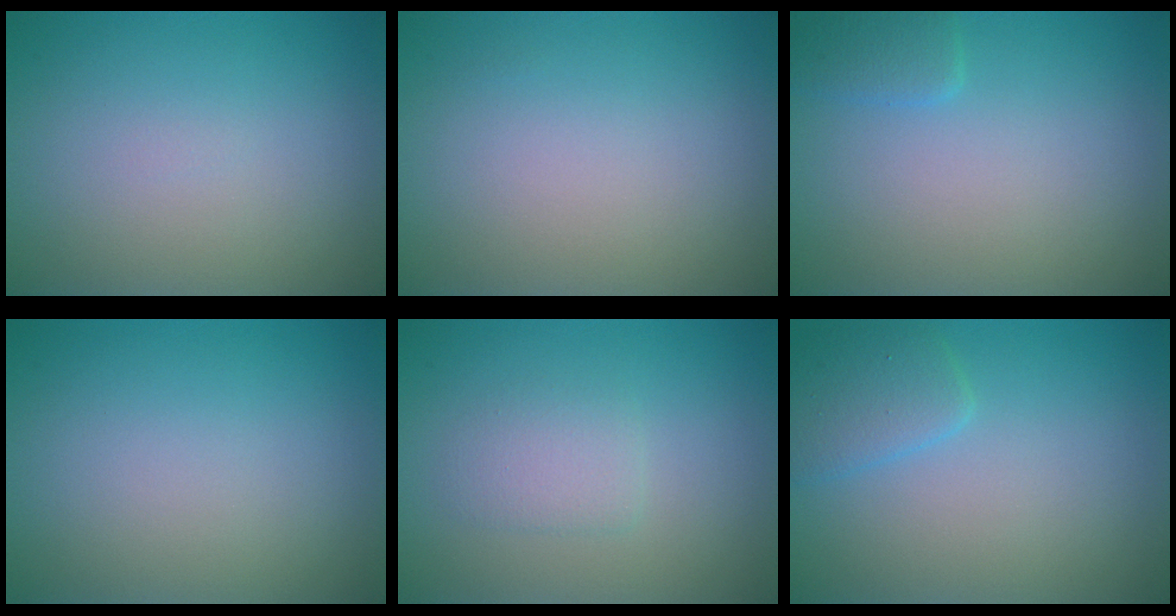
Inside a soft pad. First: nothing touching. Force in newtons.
{"total": 0.0}
{"total": 1.4, "press": 1.4, "slide": 0.1}
{"total": 0.0}
{"total": 1.7, "press": 1.7, "slide": 0.3}
{"total": 2.3, "press": 2.3, "slide": 0.1}